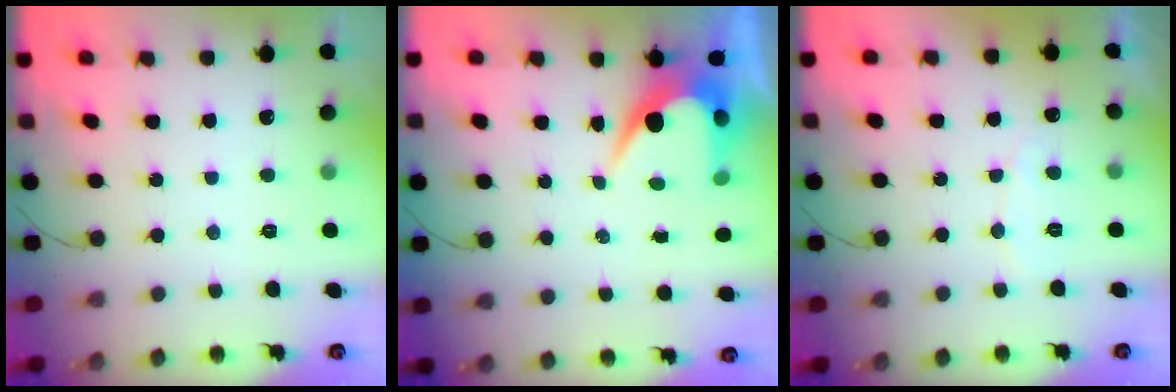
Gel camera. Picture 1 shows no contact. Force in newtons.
{"total": 6.8, "press": 6.8, "slide": 0.4}
{"total": 4.8, "press": 4.8, "slide": 0.4}